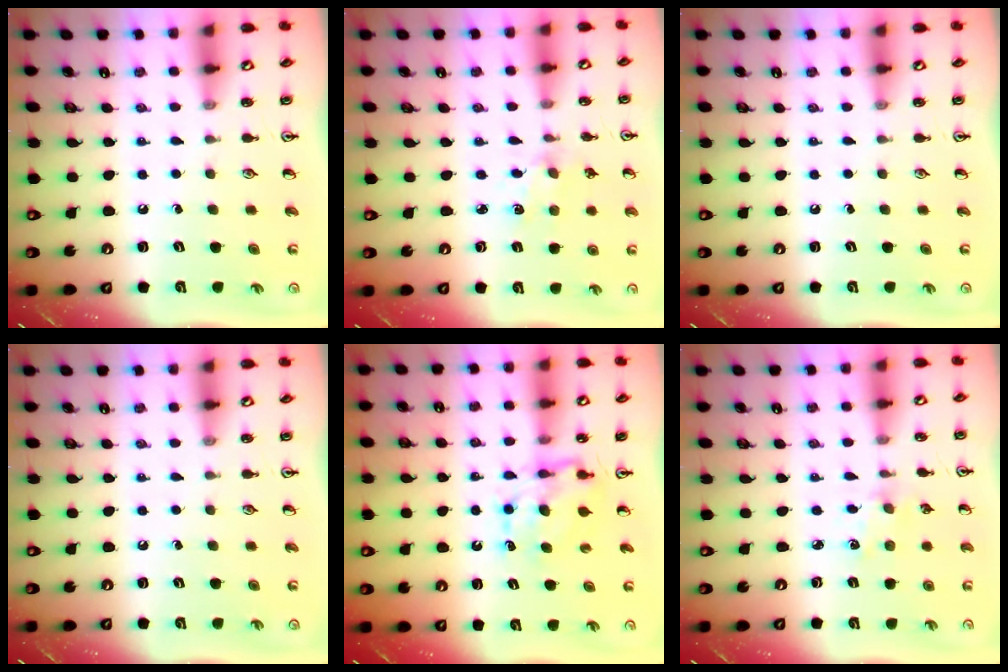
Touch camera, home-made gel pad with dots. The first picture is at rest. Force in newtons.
{"total": 1.7, "press": 1.7, "slide": 0.1}
{"total": 0.0}
{"total": 0.0}
{"total": 7.6, "press": 7.6, "slide": 0.2}
{"total": 1.8, "press": 1.7, "slide": 0.2}